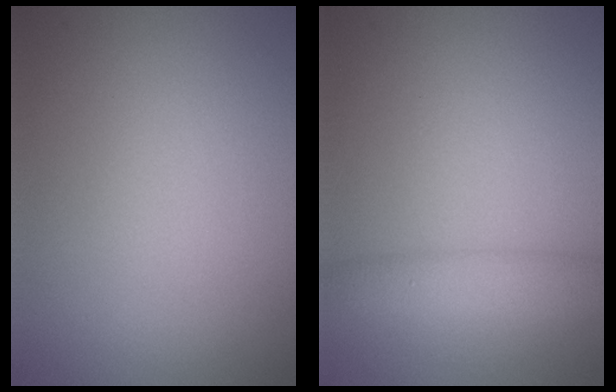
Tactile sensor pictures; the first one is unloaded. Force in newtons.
{"total": 3.0, "press": 3.0, "slide": 0.1}